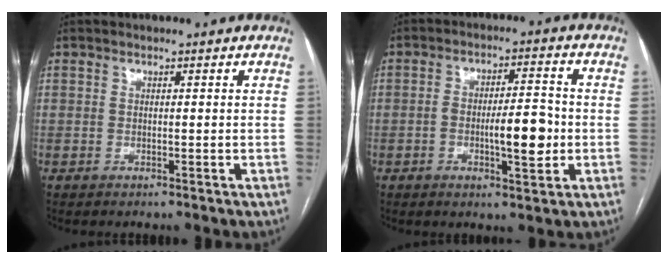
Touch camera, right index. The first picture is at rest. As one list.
[{"total": 8.1, "force": [-1.6, 2.1, 7.7], "torque": [-0.123, 0.008, -0.024]}]